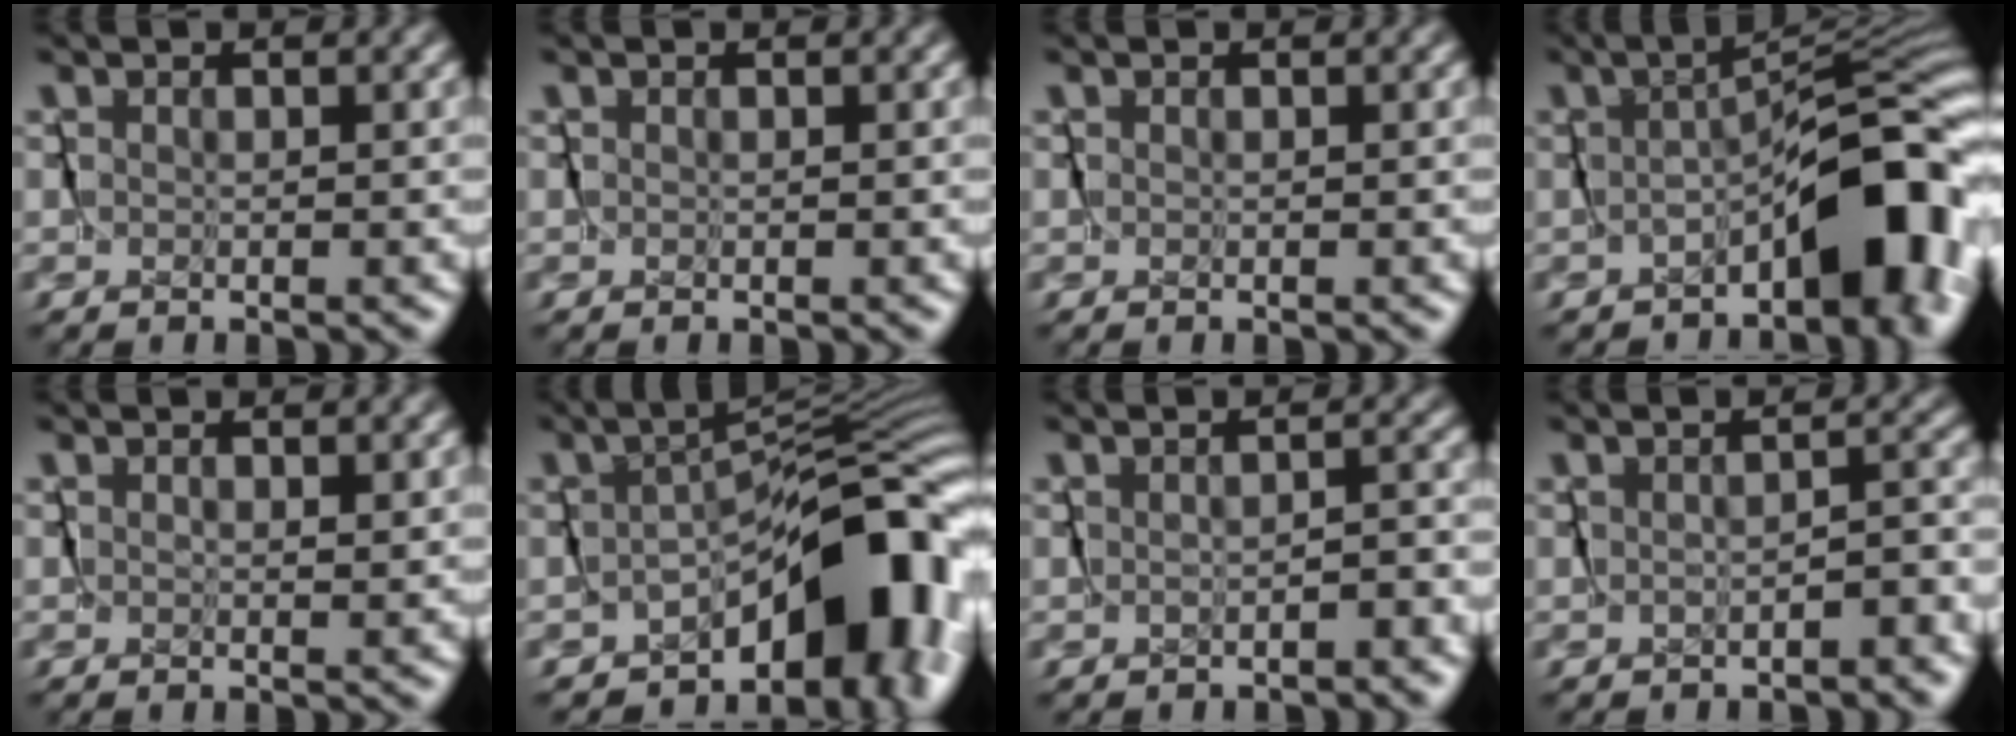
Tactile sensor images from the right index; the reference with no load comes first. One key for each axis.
{"total": 0.0}
{"total": 0.0}
{"total": 6.1, "fx": -3.0, "fy": 1.6, "fz": 5.0, "tx": -0.053, "ty": -0.002, "tz": -0.043}
{"total": 0.9, "fx": 0.8, "fy": 0.0, "fz": 0.4, "tx": -0.013, "ty": -0.006, "tz": 0.018}
{"total": 11.5, "fx": -5.8, "fy": 5.7, "fz": 8.0, "tx": -0.104, "ty": -0.009, "tz": -0.082}
{"total": 1.2, "fx": -1.2, "fy": 0.1, "fz": -0.4, "tx": 0.009, "ty": 0.006, "tz": -0.026}
{"total": 1.8, "fx": -1.8, "fy": 0.2, "fz": -0.3, "tx": 0.016, "ty": 0.006, "tz": -0.037}